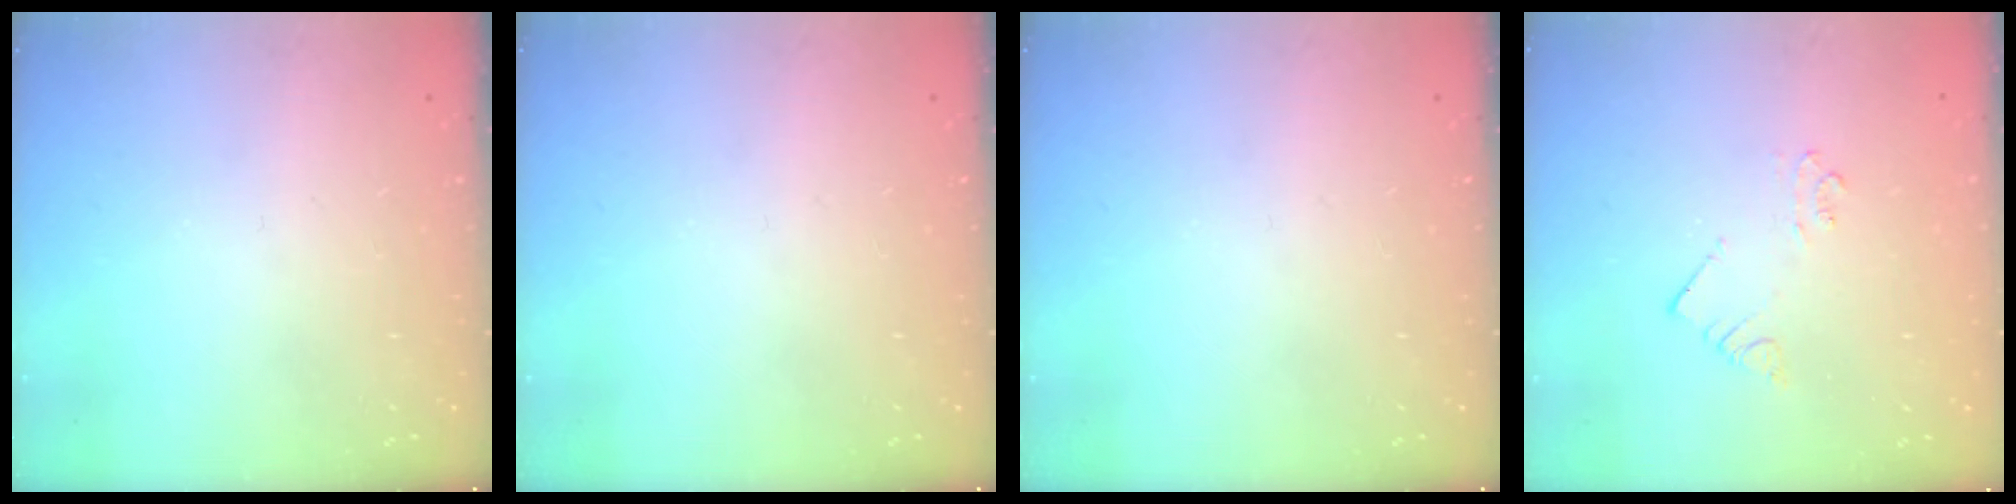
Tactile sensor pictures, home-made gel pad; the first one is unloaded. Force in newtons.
{"total": 0.0}
{"total": 0.0}
{"total": 2.5, "press": 2.5, "slide": 0.2}